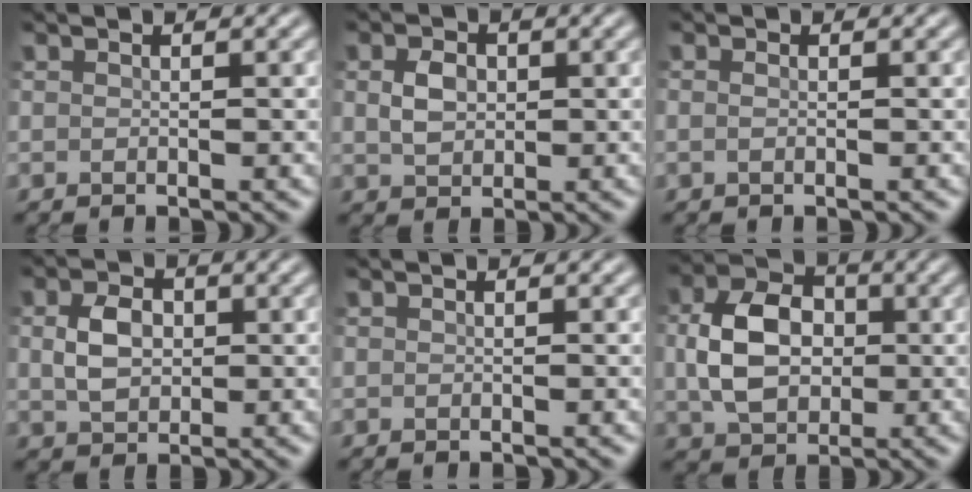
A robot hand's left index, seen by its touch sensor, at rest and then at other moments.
{"total": 2.7, "force": [0.4, 2.0, 1.7], "torque": [-0.039, 0.002, 0.008]}
{"total": 0.8, "force": [0.1, 0.4, 0.6], "torque": [-0.013, -0.005, -0.002]}
{"total": 3.7, "force": [0.4, 2.7, 2.5], "torque": [-0.055, 0.002, 0.005]}
{"total": 0.0}
{"total": 7.1, "force": [0.3, 5.2, 4.8], "torque": [-0.101, 0.006, 0.000]}